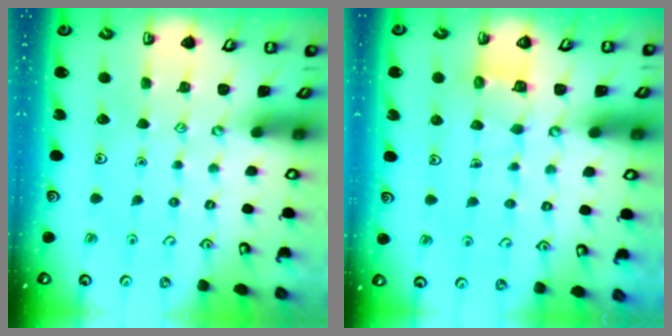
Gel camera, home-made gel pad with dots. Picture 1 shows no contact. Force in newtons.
{"total": 4.9, "press": 4.9, "slide": 0.4}